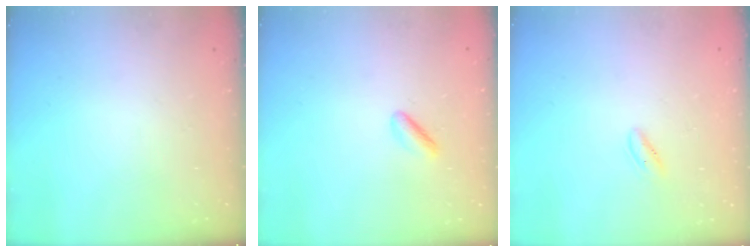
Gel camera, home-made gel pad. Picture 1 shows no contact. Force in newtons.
{"total": 1.9, "press": 1.6, "slide": 1.0}
{"total": 1.8, "press": 1.5, "slide": 0.9}